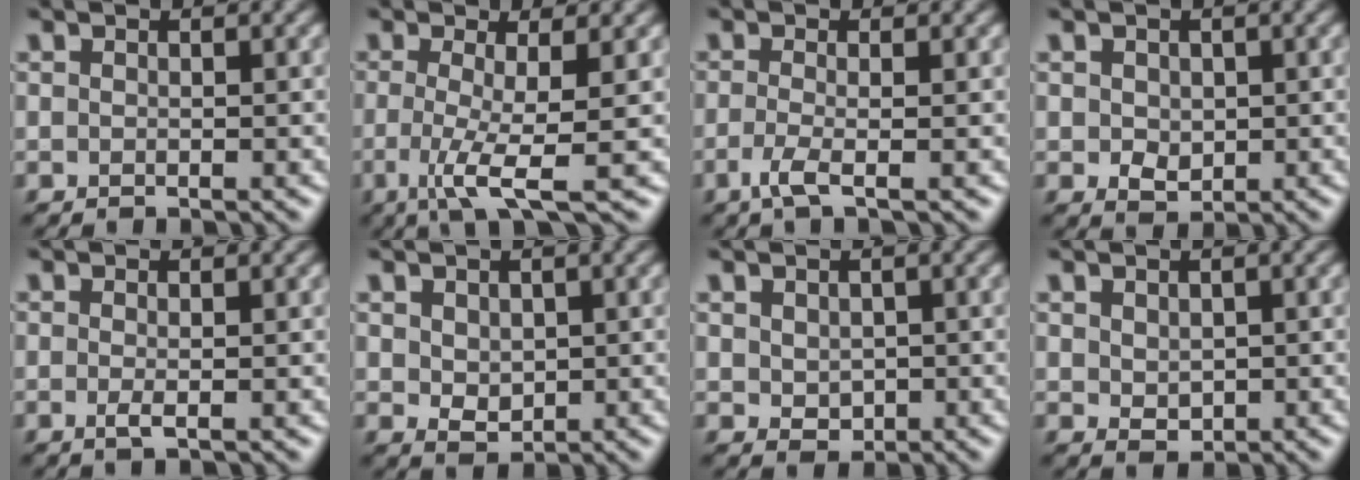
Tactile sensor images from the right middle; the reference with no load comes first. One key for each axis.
{"total": 4.7, "fx": -0.7, "fy": 0.9, "fz": 4.6, "tx": -0.086, "ty": -0.012, "tz": -0.015}
{"total": 2.4, "fx": -1.0, "fy": 0.6, "fz": 2.1, "tx": -0.044, "ty": -0.007, "tz": -0.028}
{"total": 1.9, "fx": 0.1, "fy": 1.5, "fz": 1.1, "tx": -0.021, "ty": -0.003, "tz": 0.005}
{"total": 1.0, "fx": -0.2, "fy": 0.2, "fz": 1.0, "tx": -0.021, "ty": -0.005, "tz": -0.003}
{"total": 1.8, "fx": 0.4, "fy": 1.4, "fz": 1.1, "tx": -0.022, "ty": -0.004, "tz": 0.013}
{"total": 1.7, "fx": 0.2, "fy": 1.4, "fz": 0.9, "tx": -0.016, "ty": -0.004, "tz": 0.007}
{"total": 1.3, "fx": 0.3, "fy": 1.1, "fz": 0.7, "tx": -0.013, "ty": -0.004, "tz": 0.012}